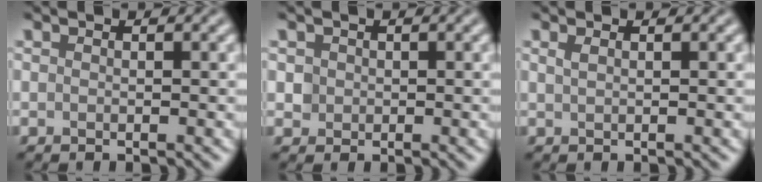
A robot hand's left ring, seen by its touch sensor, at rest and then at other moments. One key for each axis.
{"total": 1.0, "fx": 0.1, "fy": 1.0, "fz": 0.2, "tx": 0.004, "ty": -0.003, "tz": 0.005}
{"total": 0.8, "fx": 0.4, "fy": 0.3, "fz": 0.6, "tx": -0.009, "ty": 0.003, "tz": 0.008}